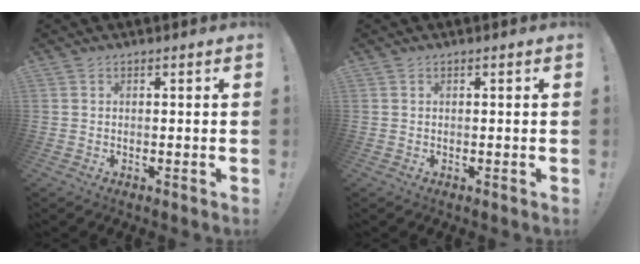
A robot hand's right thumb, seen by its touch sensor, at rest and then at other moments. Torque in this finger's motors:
{"motor_torque": [-0.12, 0.02, -0.20, 0.10, 0.06]}